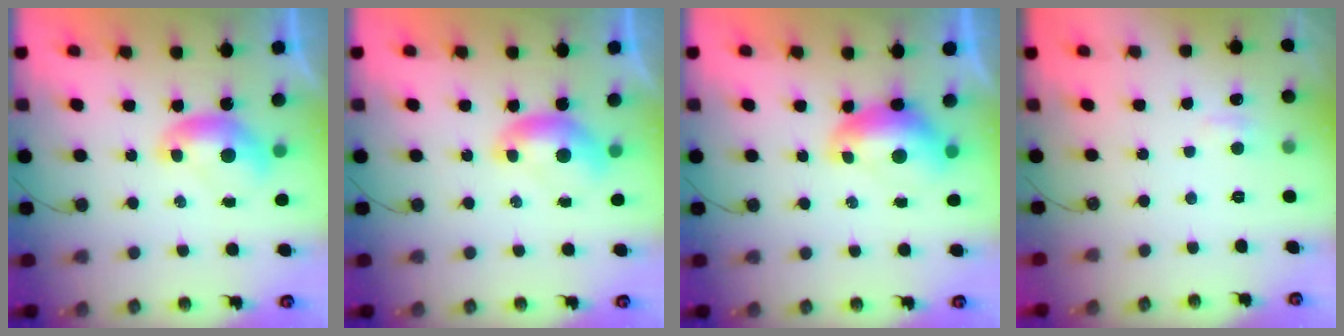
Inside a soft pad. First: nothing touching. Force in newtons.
{"total": 0.0}
{"total": 1.2, "press": 1.1, "slide": 0.4}
{"total": 1.7, "press": 1.6, "slide": 0.6}